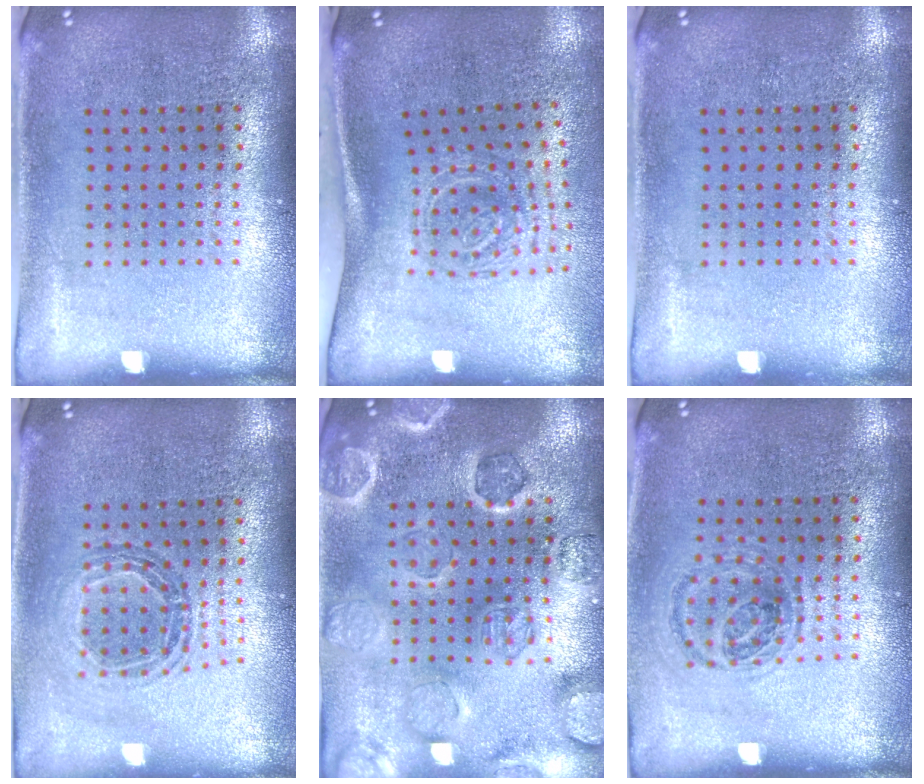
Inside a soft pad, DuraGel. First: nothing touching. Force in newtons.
{"total": 1.9, "press": 1.3, "slide": 1.4}
{"total": 0.0}
{"total": 0.9, "press": 0.9, "slide": 0.0}
{"total": 2.7, "press": 2.7, "slide": 0.1}
{"total": 0.9, "press": 0.9, "slide": 0.3}